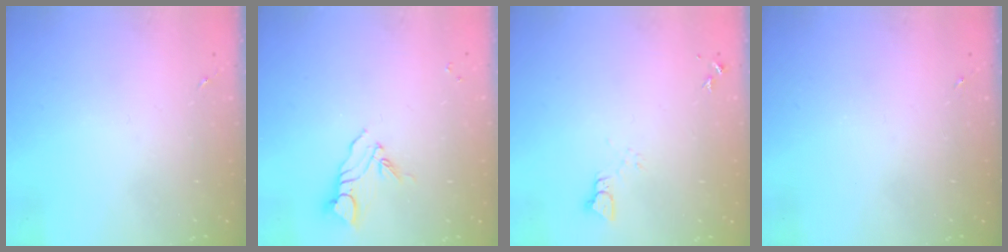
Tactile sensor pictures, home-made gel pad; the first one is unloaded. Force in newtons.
{"total": 6.9, "press": 6.9, "slide": 0.7}
{"total": 2.5, "press": 2.5, "slide": 0.1}
{"total": 0.0}